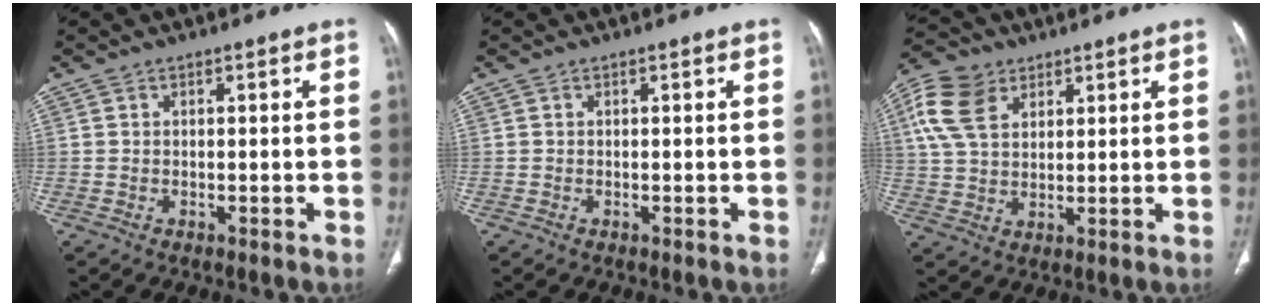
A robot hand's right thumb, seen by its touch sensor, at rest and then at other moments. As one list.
[{"total": 0.0}, {"total": 10.7, "force": [4.6, 7.2, 6.4], "torque": [-0.117, 0.000, 0.087]}]